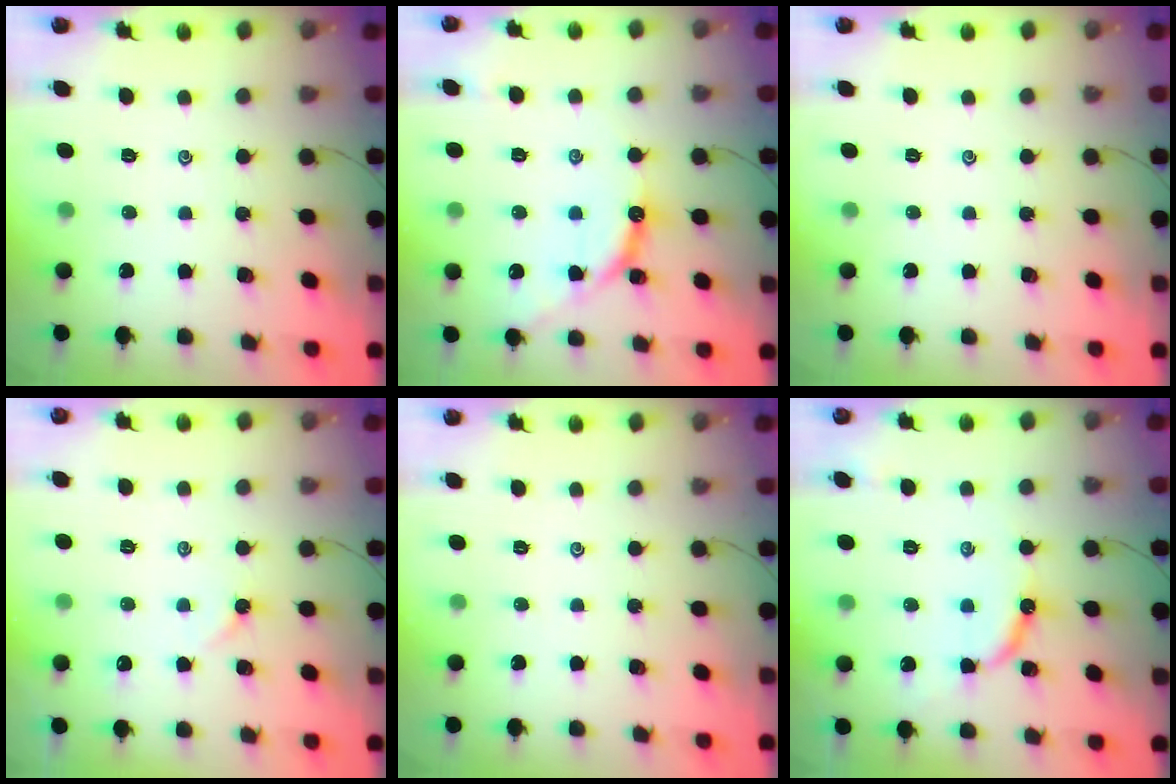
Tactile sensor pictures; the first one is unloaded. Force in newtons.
{"total": 10.2, "press": 10.2, "slide": 0.8}
{"total": 0.0}
{"total": 3.3, "press": 3.3, "slide": 0.6}
{"total": 0.0}
{"total": 8.1, "press": 8.1, "slide": 0.1}